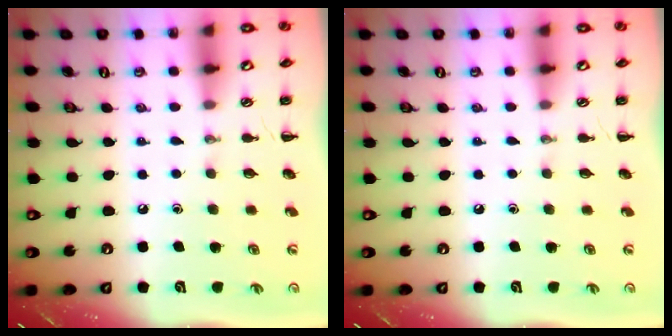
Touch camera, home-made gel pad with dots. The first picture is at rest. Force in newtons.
{"total": 0.0}